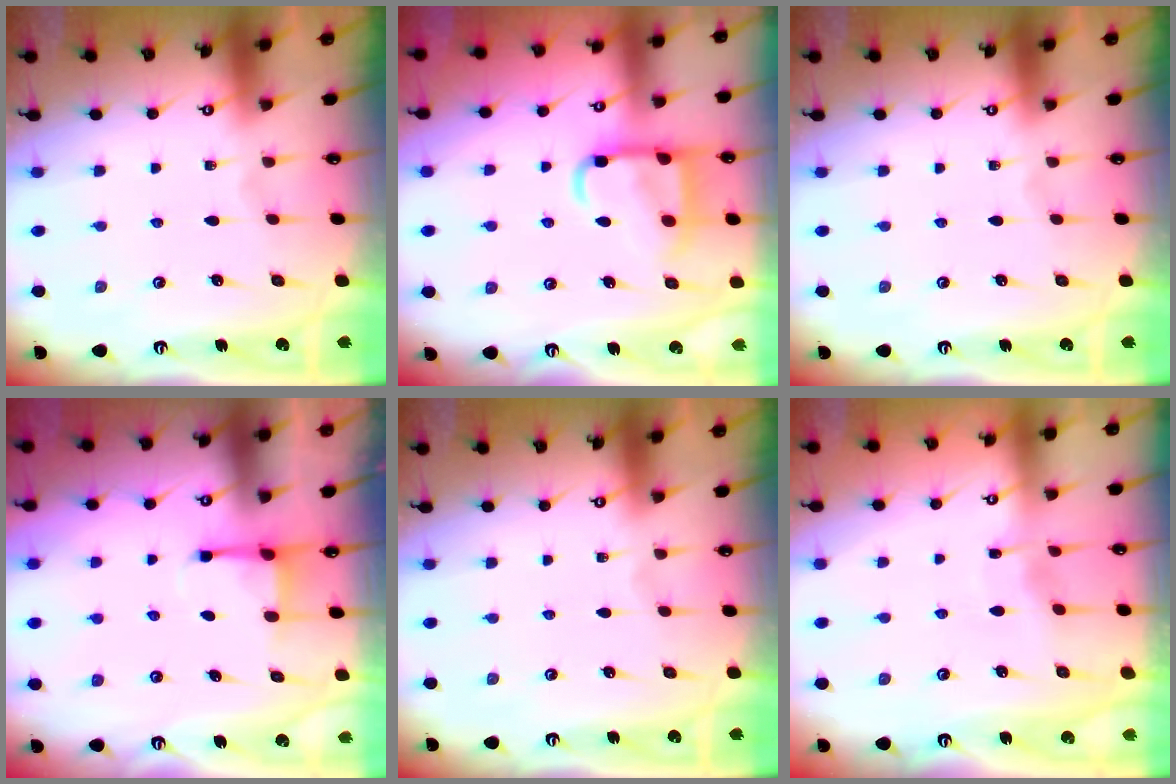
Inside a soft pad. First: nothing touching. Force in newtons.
{"total": 13.1, "press": 13.0, "slide": 1.6}
{"total": 0.0}
{"total": 2.2, "press": 2.2, "slide": 0.5}
{"total": 0.0}
{"total": 3.1, "press": 3.0, "slide": 0.4}